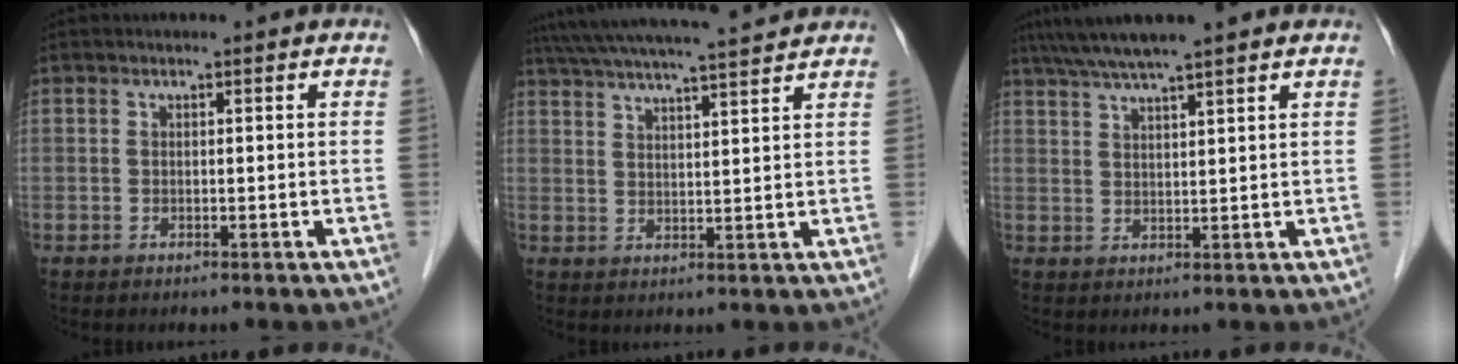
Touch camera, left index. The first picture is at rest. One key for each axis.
{"total": 16.4, "fx": 15.0, "fy": 0.6, "fz": 6.7, "tx": -0.125, "ty": 0.034, "tz": 0.220}
{"total": 8.4, "fx": 6.9, "fy": -0.1, "fz": 4.8, "tx": -0.083, "ty": 0.036, "tz": 0.110}